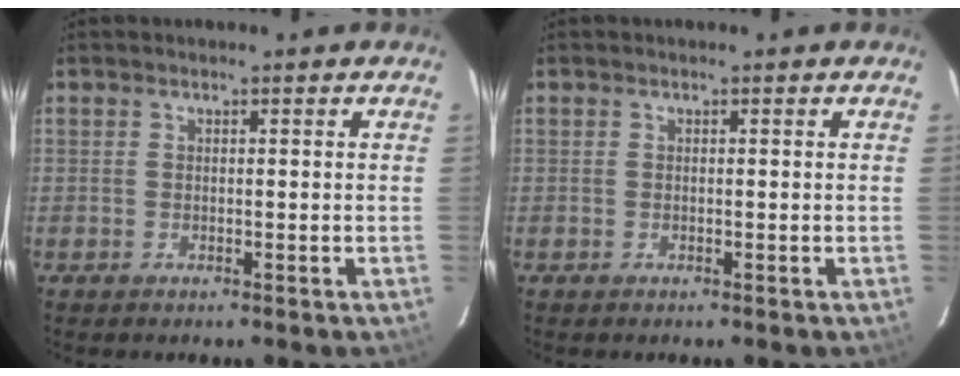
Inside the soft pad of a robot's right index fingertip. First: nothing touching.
{"total": 0.0}